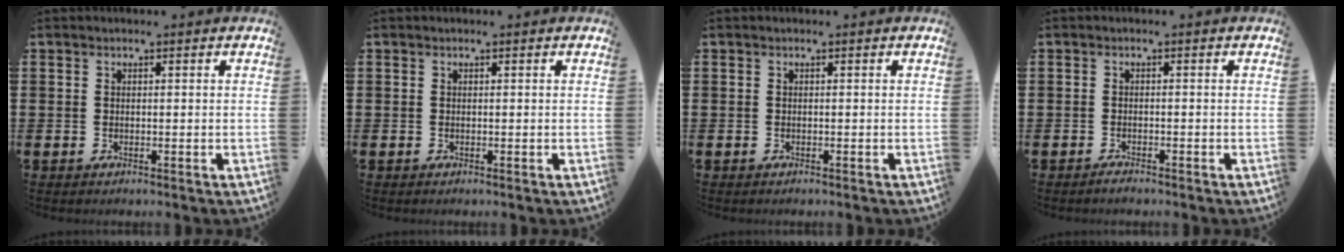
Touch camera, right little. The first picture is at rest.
{"total": 0.0}
{"total": 0.0}
{"total": 0.8, "force": [-0.8, 0.2, 0.3], "torque": [0.001, -0.006, -0.017]}